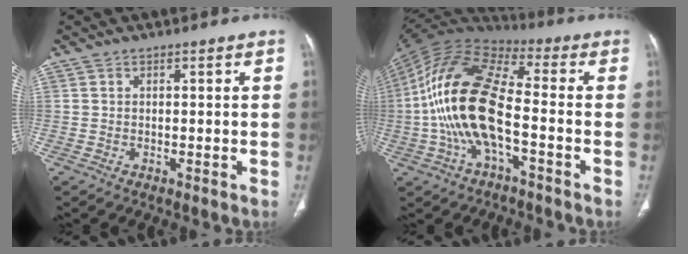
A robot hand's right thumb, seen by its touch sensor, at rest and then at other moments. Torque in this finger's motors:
{"motor_torque": [0.24, 2.10, 2.77, 0.00, 0.66]}